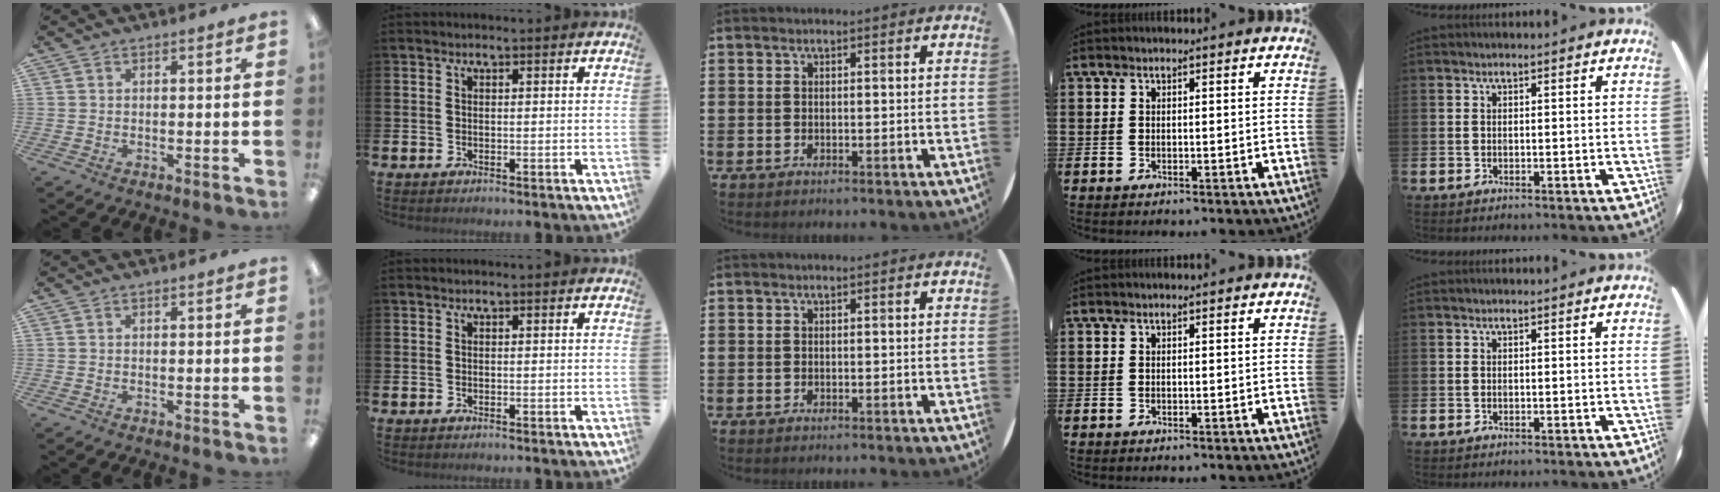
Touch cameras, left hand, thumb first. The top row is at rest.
{}